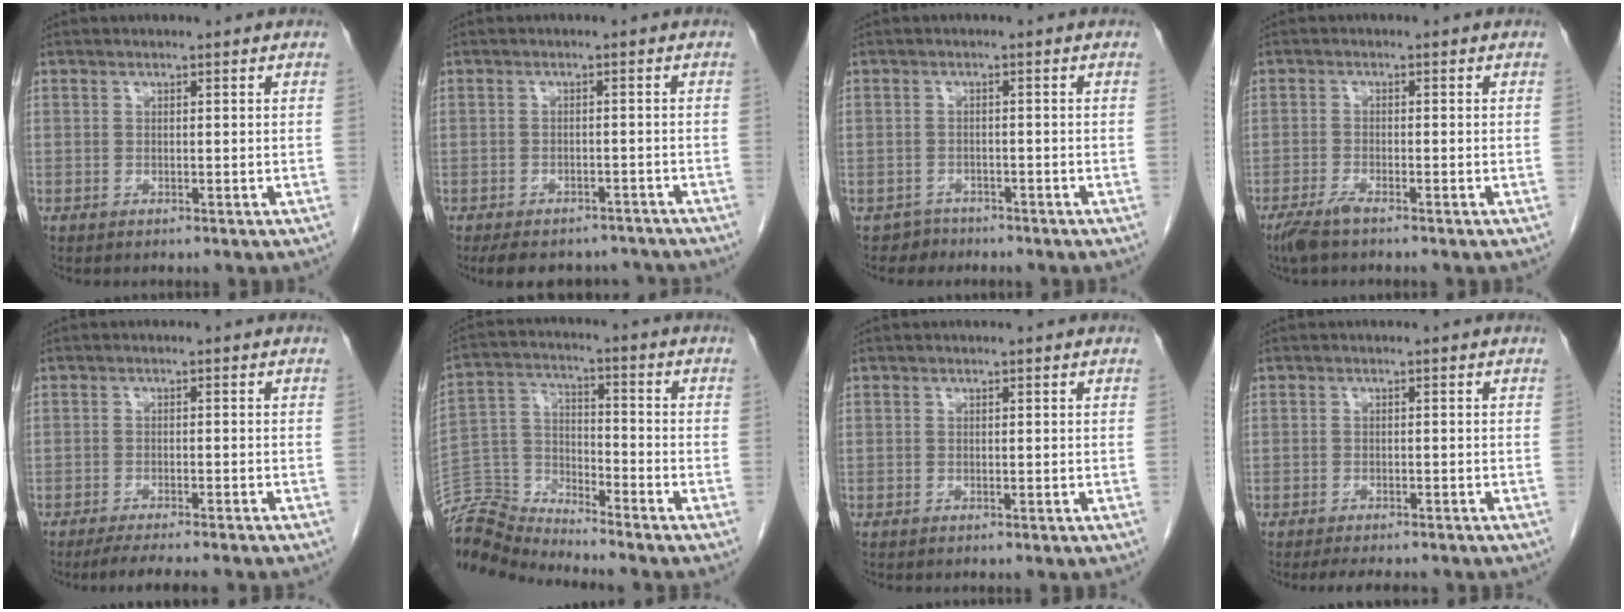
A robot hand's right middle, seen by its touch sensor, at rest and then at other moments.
{"total": 10.4, "force": [-9.1, 4.1, 2.9], "torque": [-0.048, 0.008, -0.111]}
{"total": 2.2, "force": [-1.7, 1.1, -0.8], "torque": [0.010, 0.004, -0.029]}
{"total": 3.1, "force": [-2.4, 0.3, 1.9], "torque": [-0.046, -0.007, -0.049]}
{"total": 7.3, "force": [-6.3, 0.2, 3.8], "torque": [-0.046, -0.013, -0.093]}
{"total": 10.4, "force": [-10.4, -0.9, -0.4], "torque": [0.001, 0.032, -0.203]}
{"total": 0.0}
{"total": 5.7, "force": [-4.9, 1.7, 2.3], "torque": [-0.030, -0.007, -0.068]}